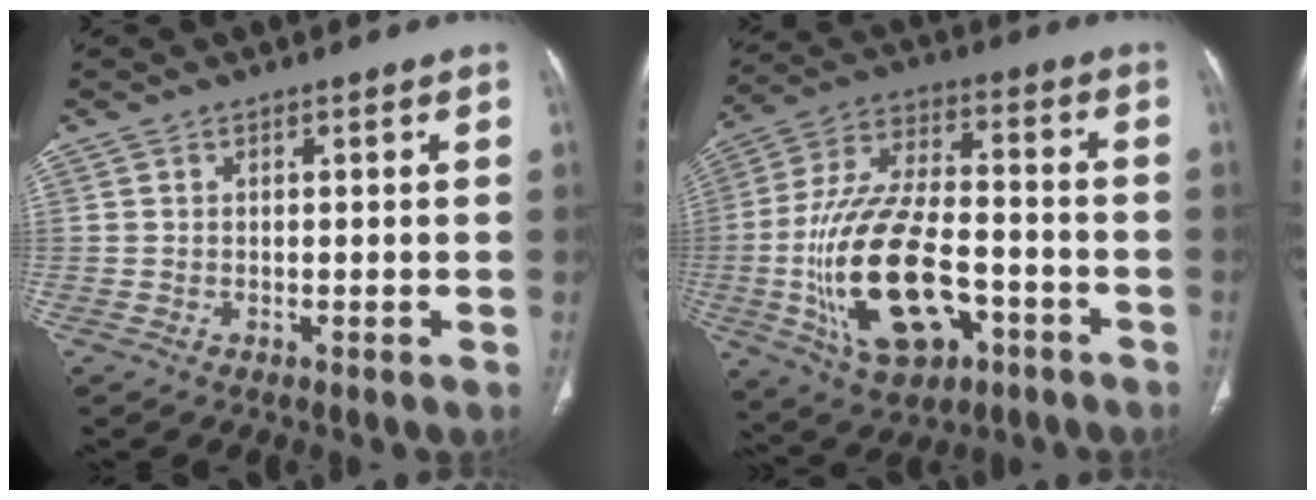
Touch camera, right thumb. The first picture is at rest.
{"total": 22.0, "force": [-6.6, 11.7, 17.4], "torque": [-0.327, 0.031, -0.101]}